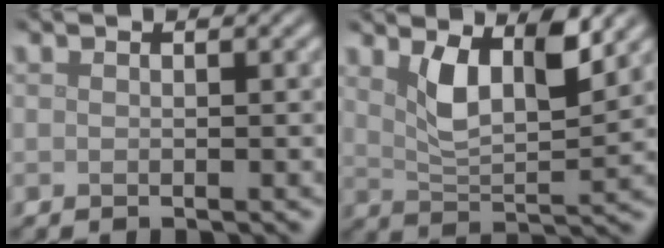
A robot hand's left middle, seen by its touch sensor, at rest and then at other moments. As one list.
[{"total": 5.2, "force": [2.5, 1.9, 4.1], "torque": [-0.086, -0.005, 0.047]}]